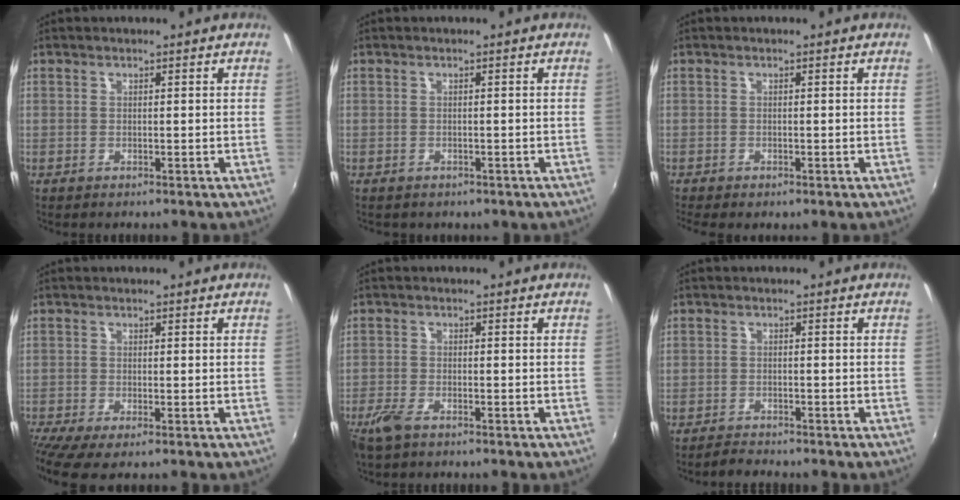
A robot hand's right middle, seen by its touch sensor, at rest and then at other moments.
{"total": 1.9, "force": [-1.2, 1.2, 0.8], "torque": [-0.017, -0.006, -0.011]}
{"total": 2.2, "force": [-1.4, 0.7, 1.5], "torque": [-0.028, -0.012, -0.018]}
{"total": 3.9, "force": [-2.4, 0.4, 3.1], "torque": [-0.073, -0.018, -0.044]}
{"total": 4.0, "force": [-2.8, 1.4, 2.4], "torque": [-0.067, -0.009, -0.056]}
{"total": 2.0, "force": [-1.9, 0.6, -0.1], "torque": [-0.008, 0.002, -0.037]}